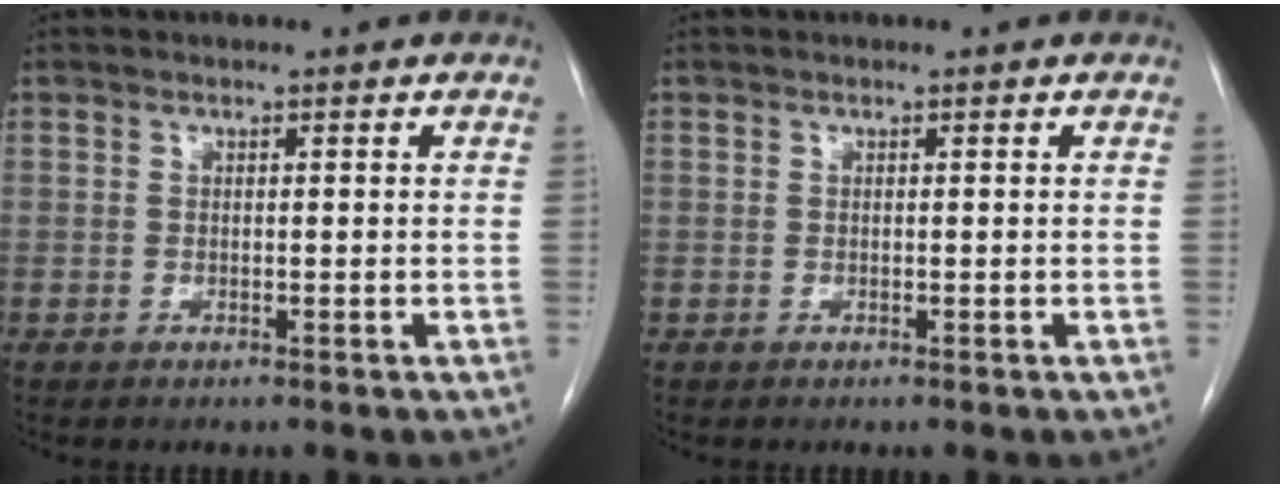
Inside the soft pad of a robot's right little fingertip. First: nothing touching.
{"total": 0.0}